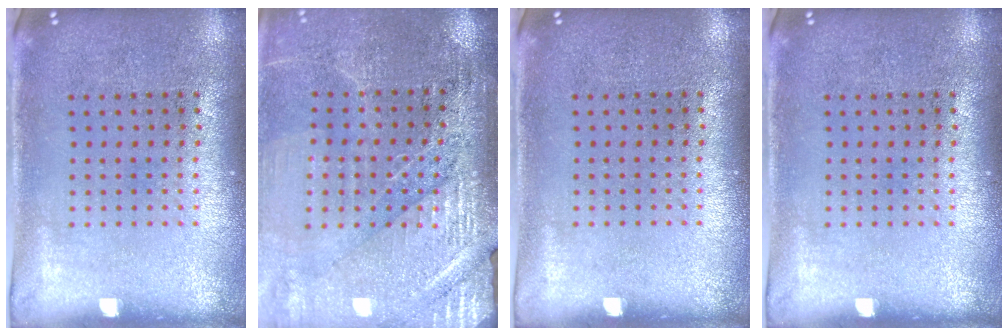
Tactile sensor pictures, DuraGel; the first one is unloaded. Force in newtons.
{"total": 3.2, "press": 3.2, "slide": 0.2}
{"total": 0.0}
{"total": 0.0}